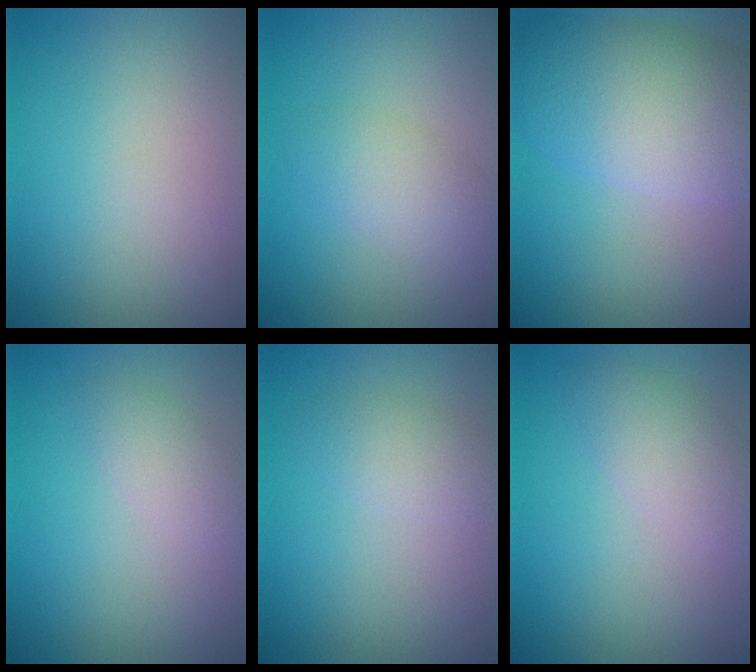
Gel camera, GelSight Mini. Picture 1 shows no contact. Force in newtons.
{"total": 2.7, "press": 2.7, "slide": 0.1}
{"total": 8.7, "press": 8.7, "slide": 0.5}
{"total": 1.9, "press": 1.9, "slide": 0.1}
{"total": 2.1, "press": 2.1, "slide": 0.1}
{"total": 2.9, "press": 2.9, "slide": 0.2}